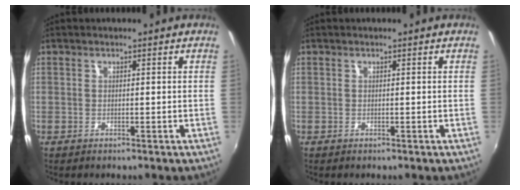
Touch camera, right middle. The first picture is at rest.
{"total": 0.0}